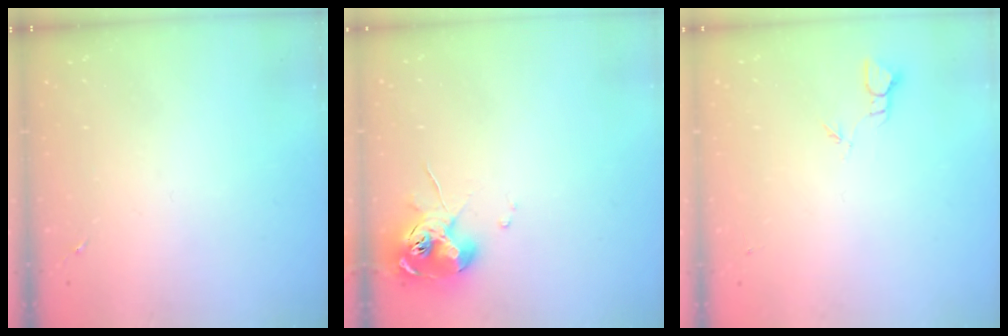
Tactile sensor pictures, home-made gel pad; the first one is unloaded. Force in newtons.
{"total": 10.4, "press": 10.3, "slide": 1.0}
{"total": 2.4, "press": 2.4, "slide": 0.2}